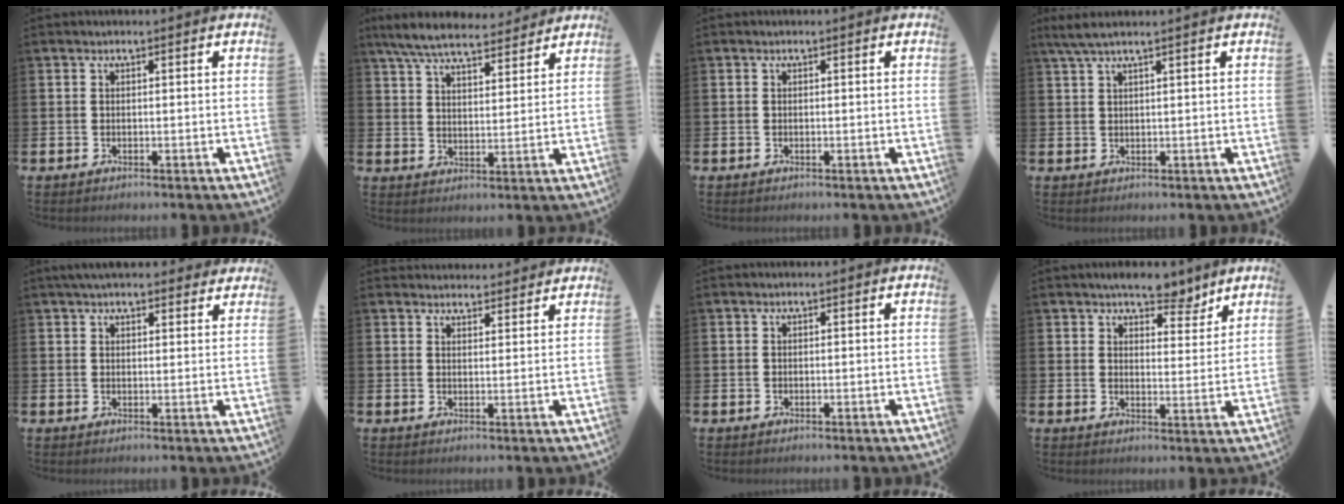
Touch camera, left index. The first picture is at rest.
{"total": 7.4, "force": [6.8, 1.6, 2.4], "torque": [-0.068, -0.030, 0.123]}
{"total": 0.0}
{"total": 2.4, "force": [1.7, -0.2, 1.7], "torque": [-0.042, 0.004, 0.032]}
{"total": 3.8, "force": [3.6, 0.9, 1.0], "torque": [-0.024, -0.011, 0.066]}
{"total": 3.0, "force": [2.9, 0.6, -0.3], "torque": [-0.001, -0.014, 0.054]}
{"total": 0.0}
{"total": 5.8, "force": [5.2, 2.4, 1.2], "torque": [-0.017, -0.028, 0.089]}